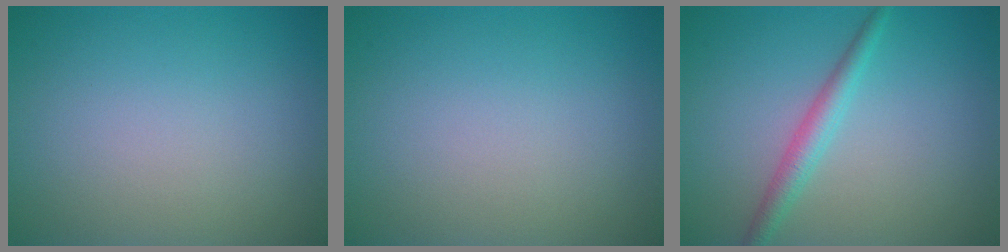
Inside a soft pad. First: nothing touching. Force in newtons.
{"total": 0.0}
{"total": 2.3, "press": 2.3, "slide": 0.0}